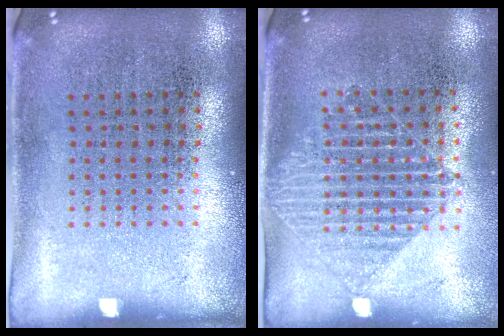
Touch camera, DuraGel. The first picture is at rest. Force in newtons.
{"total": 1.5, "press": 1.3, "slide": 0.7}